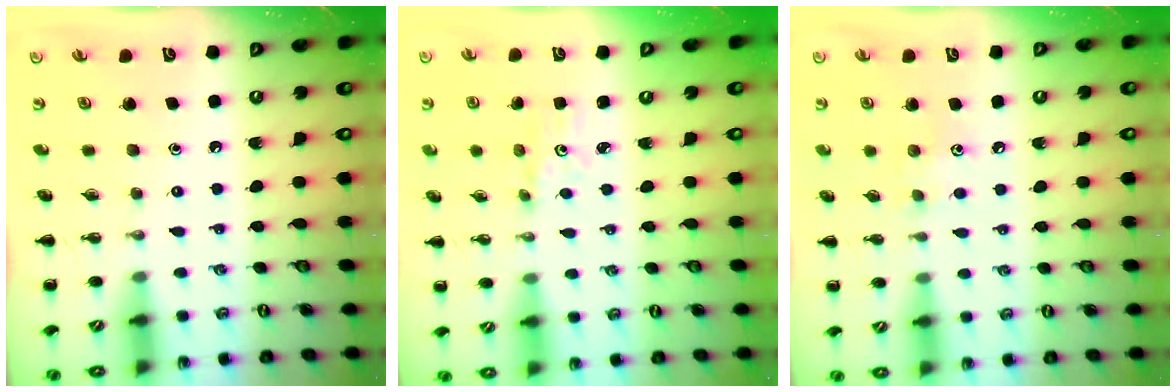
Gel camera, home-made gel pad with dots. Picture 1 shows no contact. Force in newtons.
{"total": 2.4, "press": 2.3, "slide": 0.7}
{"total": 5.6, "press": 5.5, "slide": 1.3}